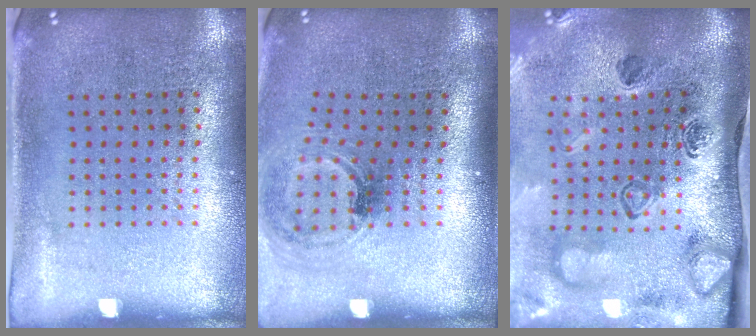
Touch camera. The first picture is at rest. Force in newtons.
{"total": 1.2, "press": 1.0, "slide": 0.6}
{"total": 4.0, "press": 2.8, "slide": 2.9}